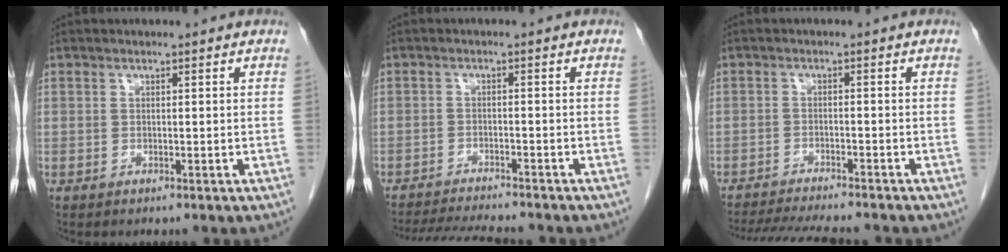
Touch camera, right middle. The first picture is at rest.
{"total": 9.5, "force": [-8.8, 0.4, 3.4], "torque": [-0.054, -0.014, -0.134]}
{"total": 11.5, "force": [-10.4, 1.0, 4.8], "torque": [-0.072, -0.016, -0.151]}